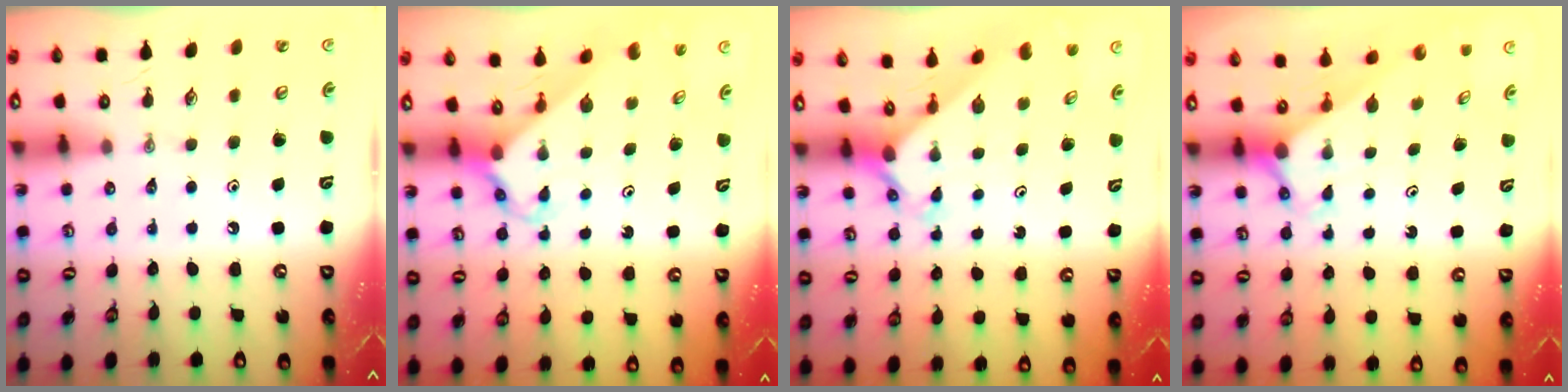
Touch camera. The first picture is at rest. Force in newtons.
{"total": 2.9, "press": 2.9, "slide": 0.2}
{"total": 2.4, "press": 2.4, "slide": 0.3}
{"total": 2.8, "press": 2.8, "slide": 0.0}